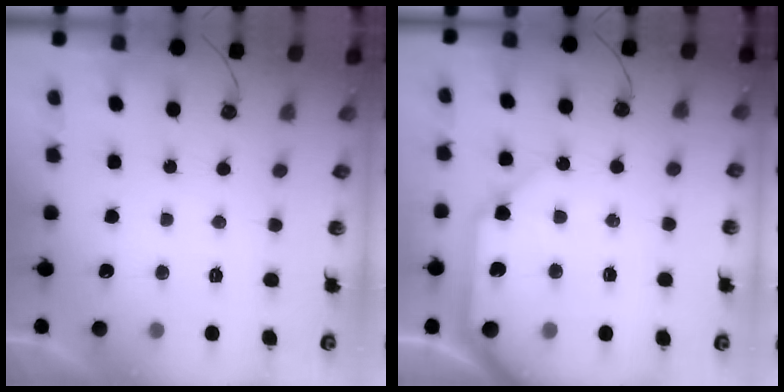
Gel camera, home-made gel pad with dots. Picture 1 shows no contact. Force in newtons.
{"total": 12.0, "press": 11.9, "slide": 1.6}